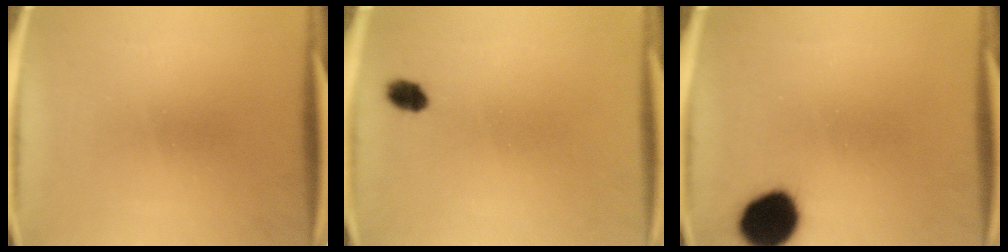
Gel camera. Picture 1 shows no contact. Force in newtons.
{"total": 2.9}
{"total": 12.2}